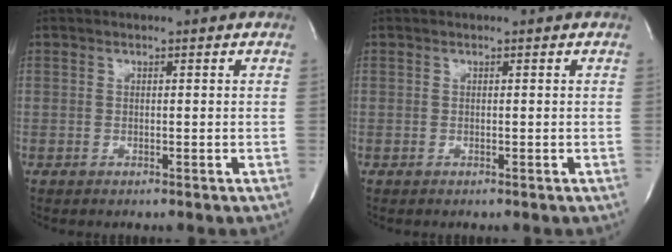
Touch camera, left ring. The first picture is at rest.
{"total": 0.0}